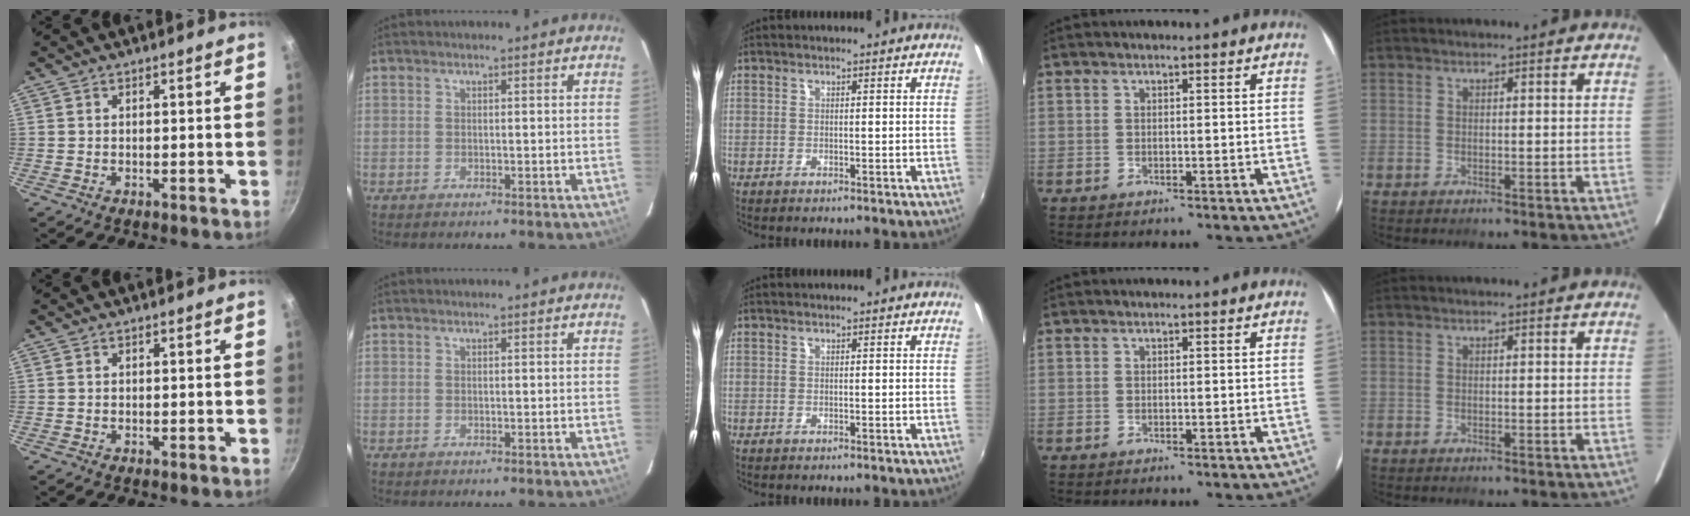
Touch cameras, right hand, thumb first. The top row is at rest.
{}